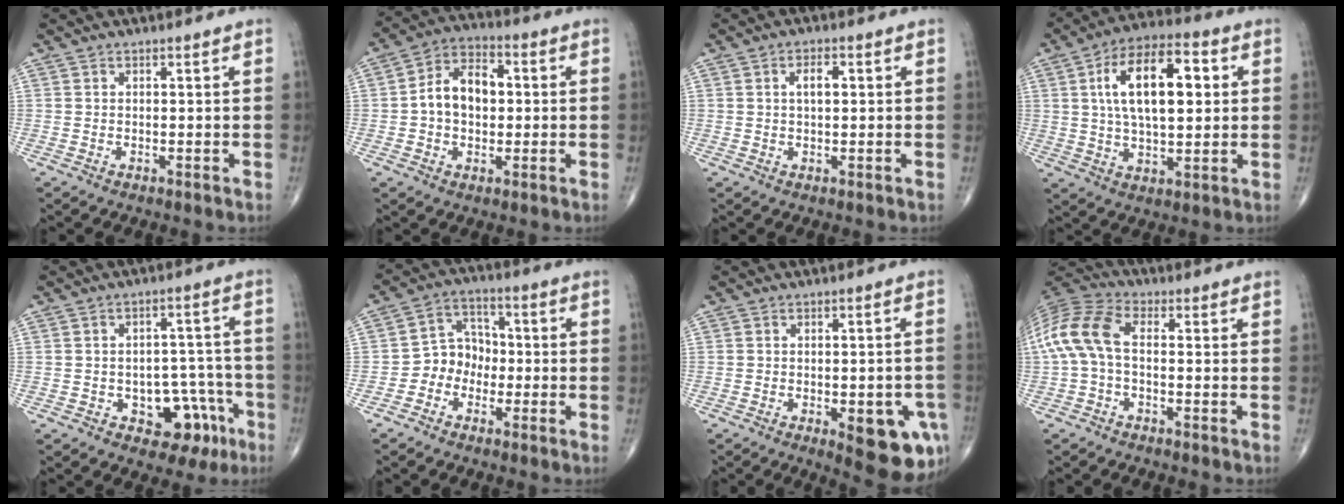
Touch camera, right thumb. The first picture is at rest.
{"total": 10.4, "force": [0.3, 7.2, 7.5], "torque": [-0.108, 0.027, -0.003]}
{"total": 3.3, "force": [0.7, 1.6, 2.8], "torque": [-0.046, 0.004, 0.012]}
{"total": 16.6, "force": [3.5, 7.9, 14.2], "torque": [-0.225, 0.011, 0.057]}
{"total": 10.5, "force": [-4.8, 6.6, 6.6], "torque": [-0.039, 0.047, -0.055]}
{"total": 7.0, "force": [-2.2, 5.9, 3.0], "torque": [-0.016, 0.035, -0.054]}
{"total": 12.1, "force": [-4.6, 4.5, 10.2], "torque": [-0.101, 0.007, -0.044]}
{"total": 10.4, "force": [-0.5, 5.5, 8.8], "torque": [-0.198, 0.030, -0.020]}